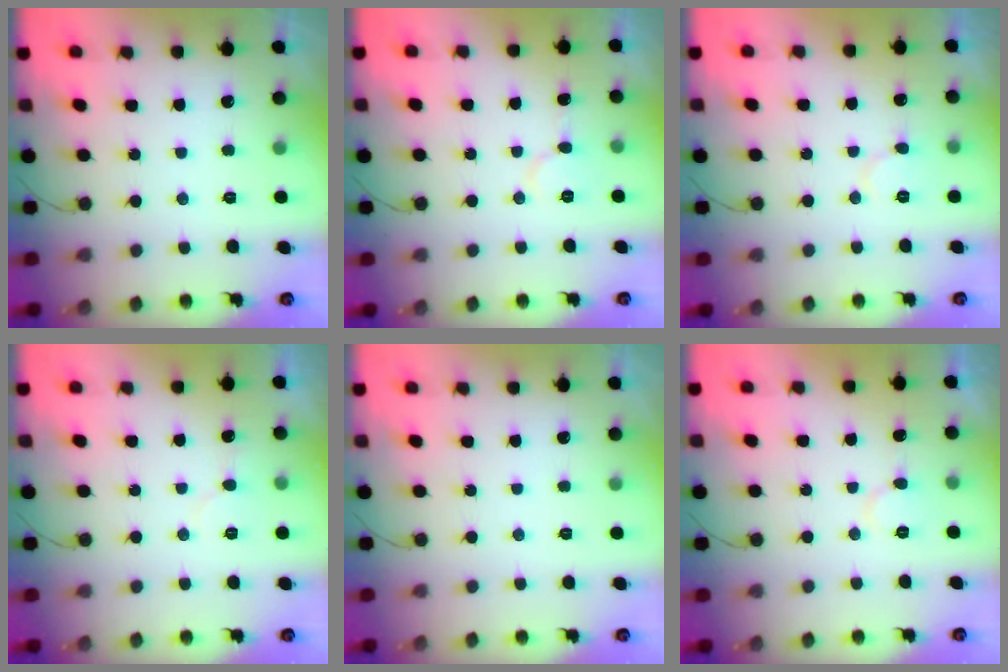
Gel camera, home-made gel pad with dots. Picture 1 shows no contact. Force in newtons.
{"total": 5.7, "press": 5.6, "slide": 0.6}
{"total": 6.0, "press": 6.0, "slide": 0.7}
{"total": 5.0, "press": 4.9, "slide": 0.5}
{"total": 0.0}
{"total": 5.3, "press": 5.2, "slide": 0.5}